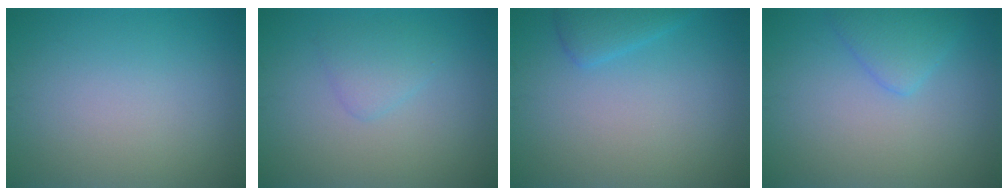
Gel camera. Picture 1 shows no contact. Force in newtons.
{"total": 1.8, "press": 1.8, "slide": 0.1}
{"total": 2.0, "press": 2.0, "slide": 0.2}
{"total": 2.3, "press": 2.3, "slide": 0.2}